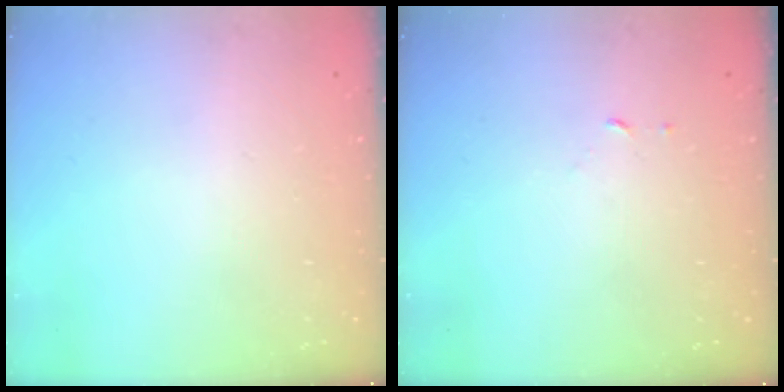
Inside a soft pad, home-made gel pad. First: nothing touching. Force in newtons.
{"total": 2.5, "press": 2.5, "slide": 0.2}